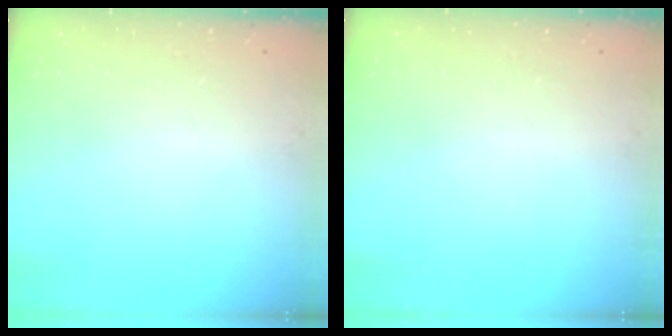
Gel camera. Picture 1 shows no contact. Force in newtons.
{"total": 0.0}